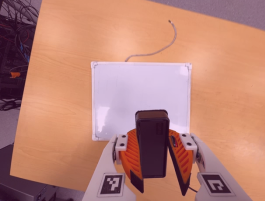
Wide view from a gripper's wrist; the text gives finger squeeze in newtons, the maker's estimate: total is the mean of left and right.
{"total": 9.6, "left": 9.8, "right": 9.4}